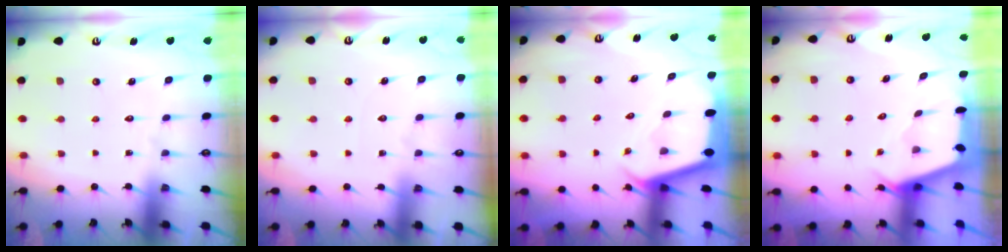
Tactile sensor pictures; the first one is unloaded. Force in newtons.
{"total": 1.5, "press": 1.4, "slide": 0.2}
{"total": 2.2, "press": 2.2, "slide": 0.1}
{"total": 2.4, "press": 2.4, "slide": 0.3}